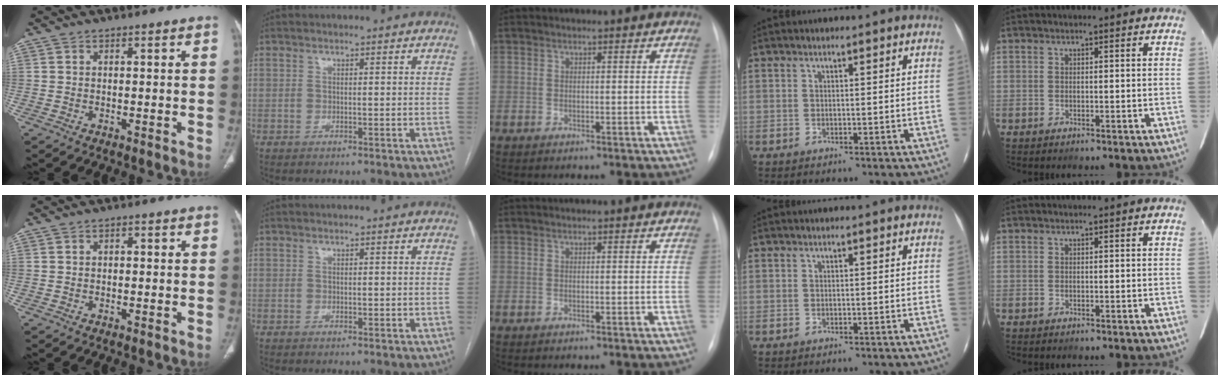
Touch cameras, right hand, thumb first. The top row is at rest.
{"thumb": {"total": 0.8, "force": [0.1, 0.6, 0.5], "torque": [-0.005, 0.003, -0.002]}, "index": {"total": 1.0, "force": [0.0, 0.6, 0.8], "torque": [-0.011, -0.001, 0.002]}}